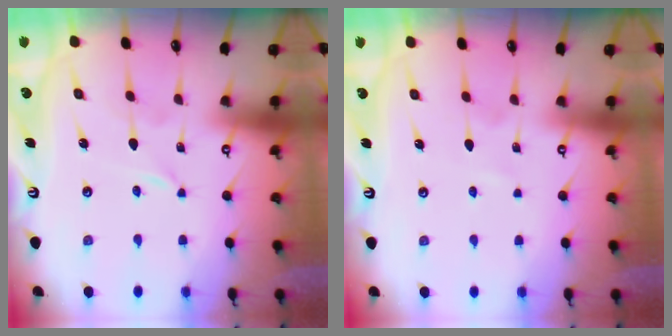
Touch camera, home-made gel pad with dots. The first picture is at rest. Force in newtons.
{"total": 2.1, "press": 2.1, "slide": 0.2}